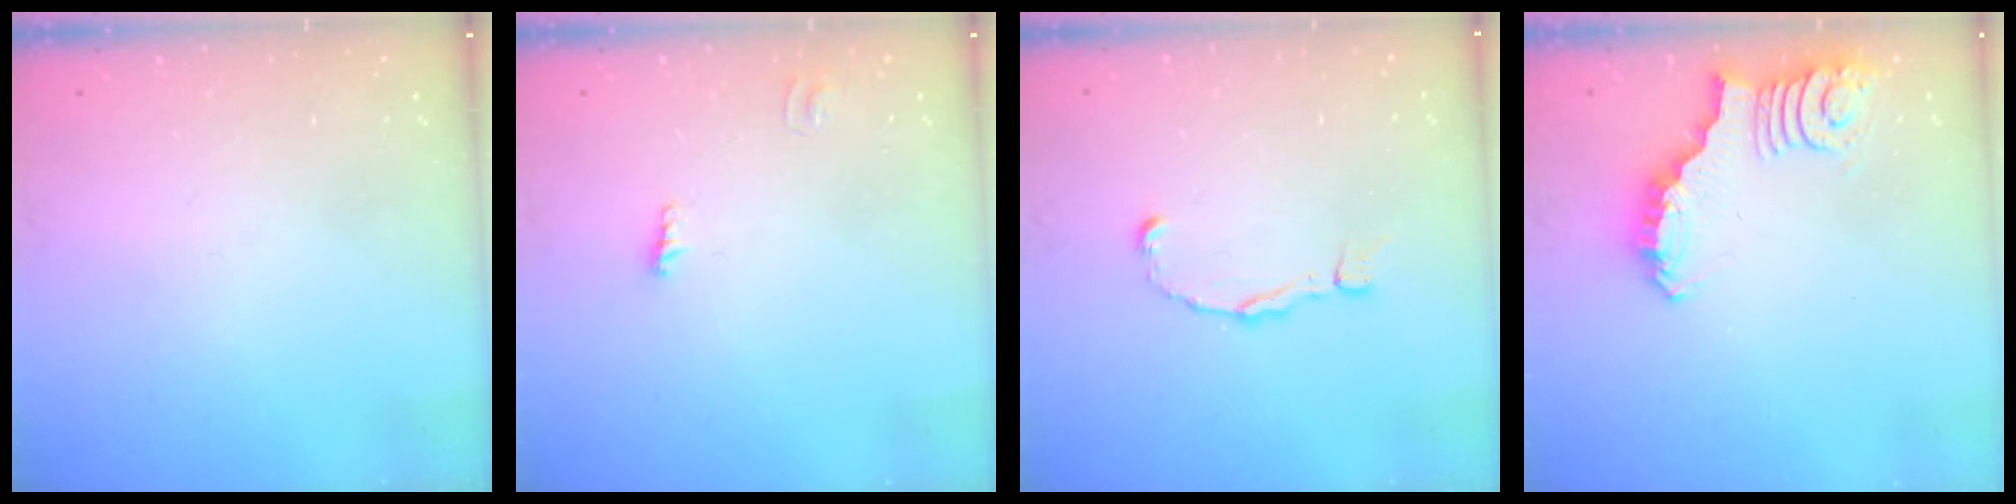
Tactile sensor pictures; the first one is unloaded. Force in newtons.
{"total": 3.0, "press": 3.0, "slide": 0.3}
{"total": 2.6, "press": 2.6, "slide": 0.2}
{"total": 2.7, "press": 2.7, "slide": 0.5}